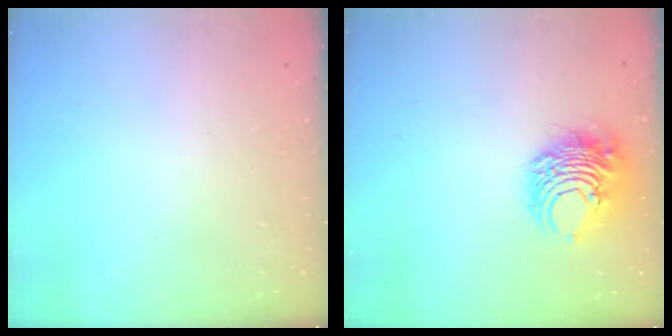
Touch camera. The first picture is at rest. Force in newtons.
{"total": 10.7, "press": 10.6, "slide": 1.6}